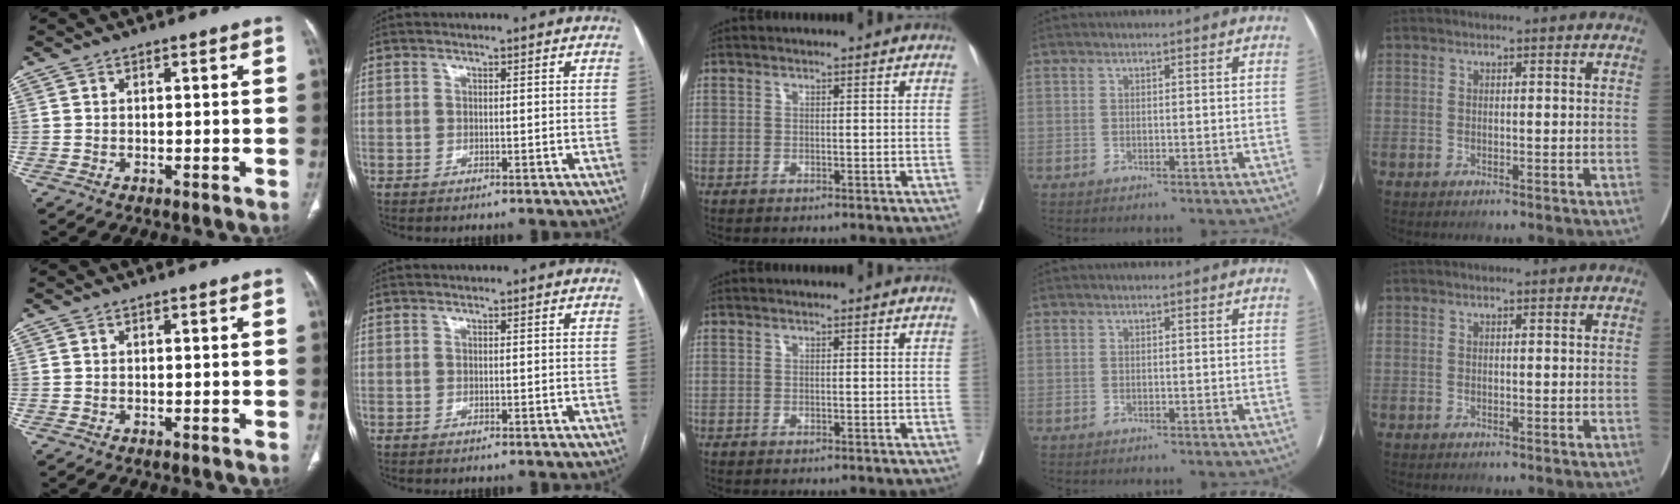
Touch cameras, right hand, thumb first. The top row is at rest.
{}